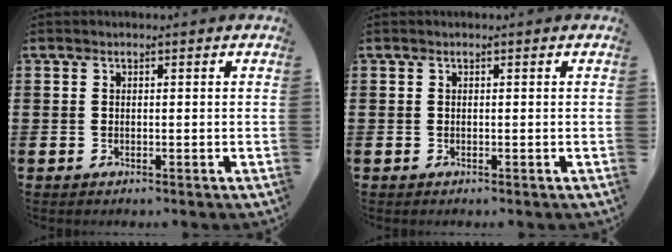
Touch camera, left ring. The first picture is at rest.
{"total": 0.0}